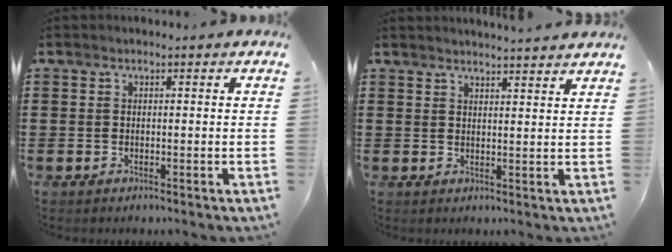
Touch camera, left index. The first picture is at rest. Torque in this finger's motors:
{"motor_torque": [-0.07, 0.07, 0.33, 0.09]}